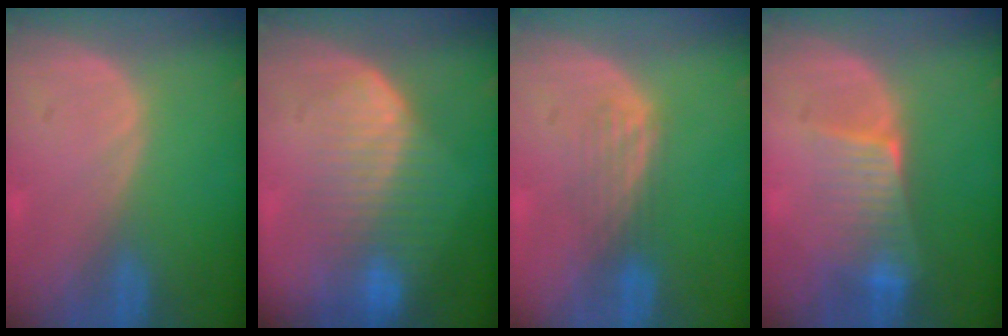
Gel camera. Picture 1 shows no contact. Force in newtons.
{"total": 7.9, "press": 7.4, "slide": 2.5}
{"total": 3.5, "press": 3.2, "slide": 1.4}
{"total": 6.4, "press": 5.7, "slide": 2.8}